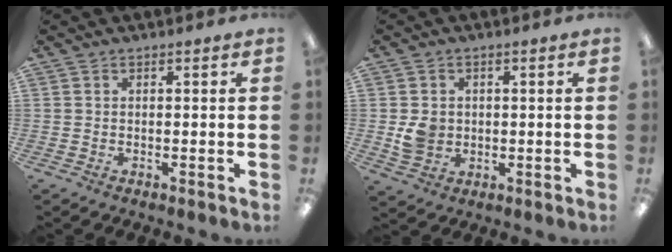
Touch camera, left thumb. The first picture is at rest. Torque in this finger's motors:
{"motor_torque": [-0.16, 0.24, -0.07, -0.05, 0.00]}